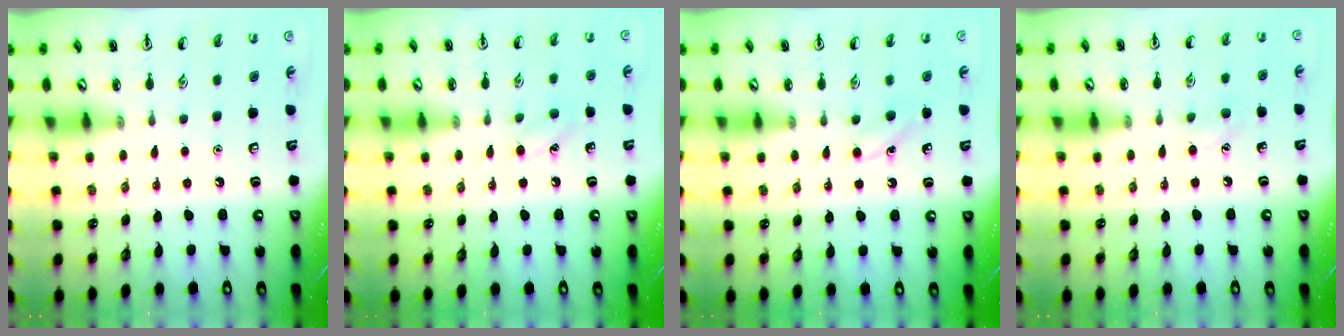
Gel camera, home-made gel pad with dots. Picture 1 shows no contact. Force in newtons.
{"total": 6.5, "press": 6.1, "slide": 2.0}
{"total": 3.4, "press": 3.2, "slide": 1.0}
{"total": 6.5, "press": 6.3, "slide": 1.3}